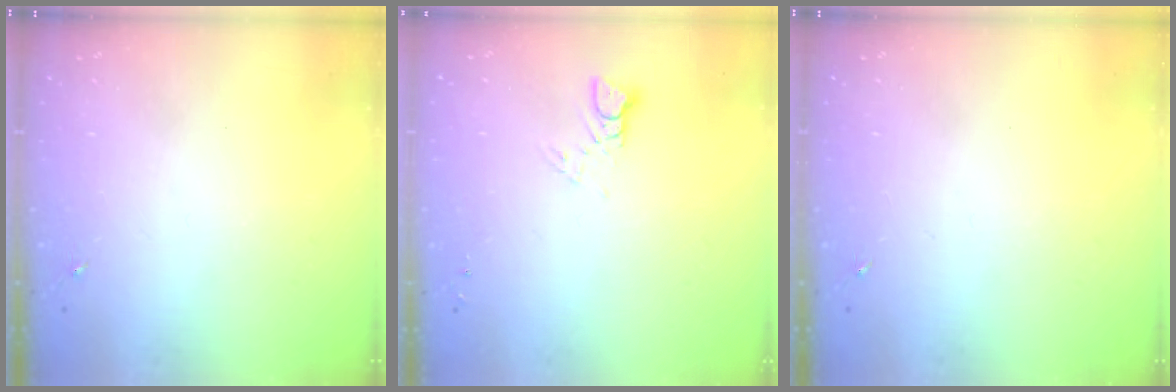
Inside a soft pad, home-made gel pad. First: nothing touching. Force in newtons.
{"total": 2.9, "press": 2.9, "slide": 0.2}
{"total": 0.0}